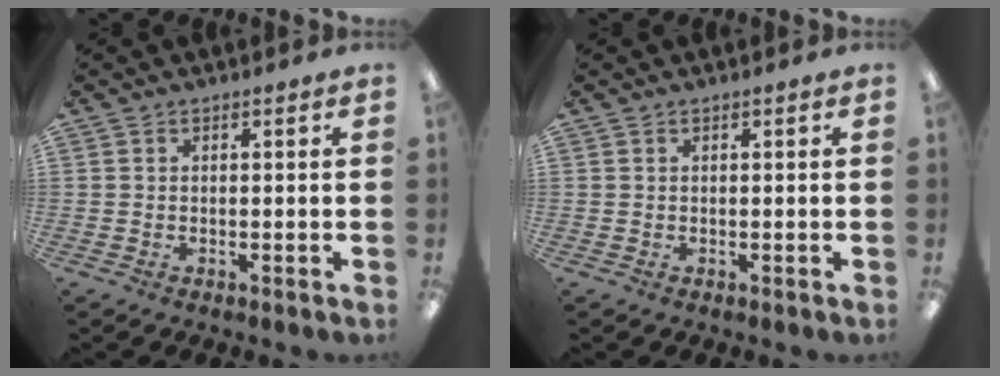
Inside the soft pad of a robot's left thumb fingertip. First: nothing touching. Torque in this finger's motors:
{"motor_torque": [-0.17, -0.12, 0.00, -0.07, 0.00]}